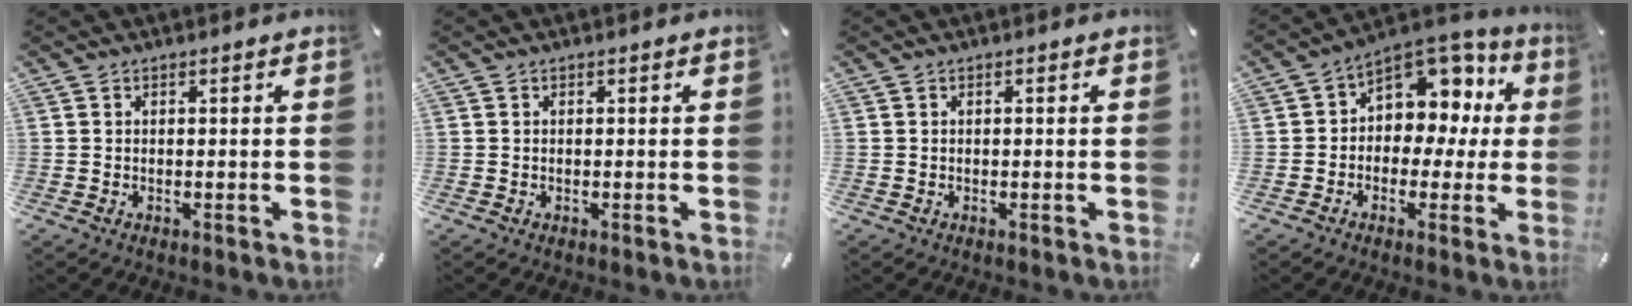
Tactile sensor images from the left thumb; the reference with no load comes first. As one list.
[{"total": 0.0}, {"total": 0.0}, {"total": 9.6, "force": [2.8, 8.0, 4.4], "torque": [-0.064, -0.028, 0.055]}]